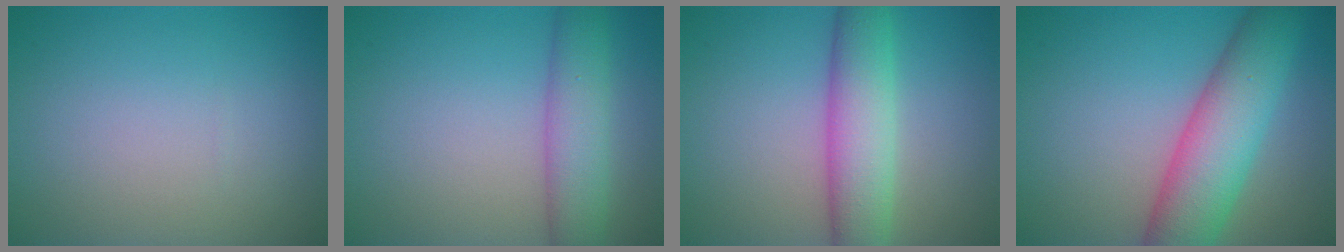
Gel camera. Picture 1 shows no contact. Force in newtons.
{"total": 4.6, "press": 4.6, "slide": 0.1}
{"total": 5.8, "press": 5.8, "slide": 0.4}
{"total": 8.2, "press": 8.2, "slide": 0.3}